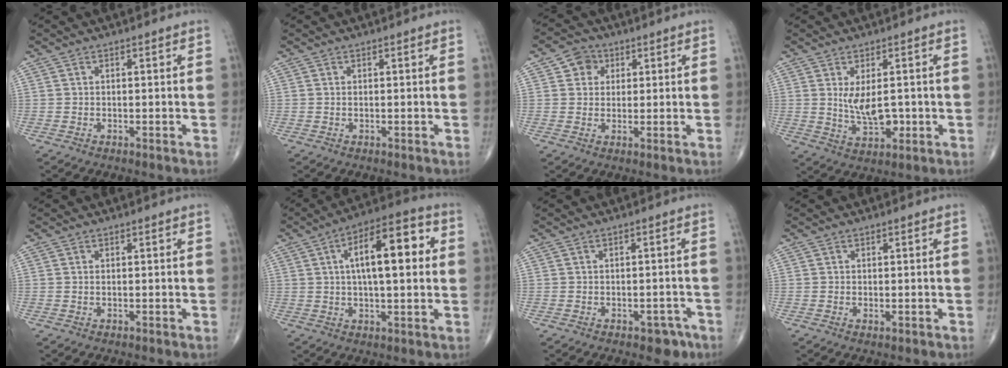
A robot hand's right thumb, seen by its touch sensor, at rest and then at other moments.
{"total": 0.0}
{"total": 4.4, "force": [1.6, 3.9, 1.3], "torque": [0.000, -0.001, 0.022]}
{"total": 6.3, "force": [0.4, 3.1, 5.5], "torque": [-0.090, -0.013, 0.018]}
{"total": 0.0}
{"total": 15.5, "force": [3.0, 5.8, 14.0], "torque": [-0.198, 0.021, 0.039]}
{"total": 3.2, "force": [-2.0, 2.0, 1.5], "torque": [-0.003, 0.012, -0.020]}
{"total": 0.6, "force": [0.0, 0.4, 0.4], "torque": [-0.008, -0.002, -0.001]}